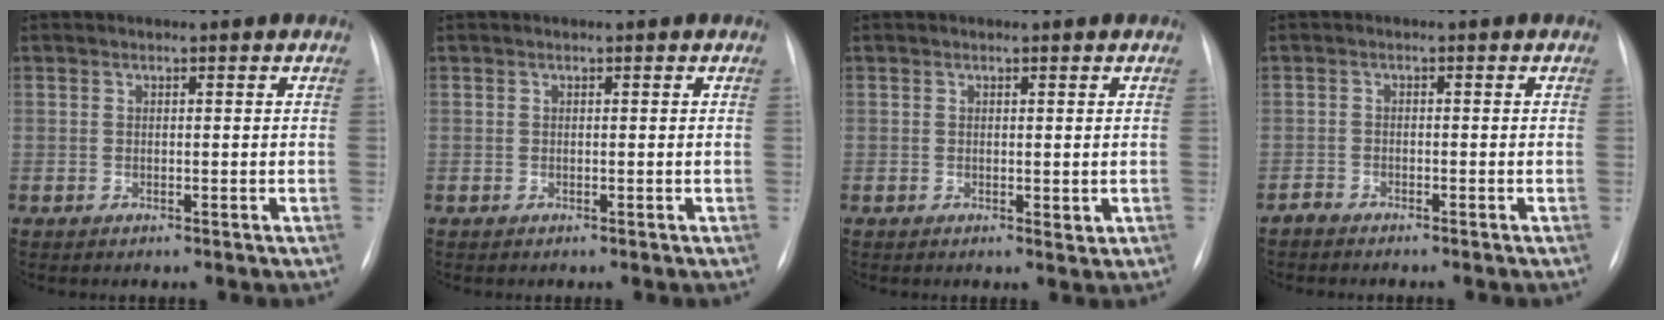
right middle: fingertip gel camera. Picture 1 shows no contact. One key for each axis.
{"total": 0.0}
{"total": 1.1, "fx": 0.2, "fy": 0.5, "fz": 0.9, "tx": -0.012, "ty": -0.005, "tz": 0.007}
{"total": 1.3, "fx": -1.2, "fy": 0.1, "fz": 0.0, "tx": -0.003, "ty": -0.003, "tz": -0.025}